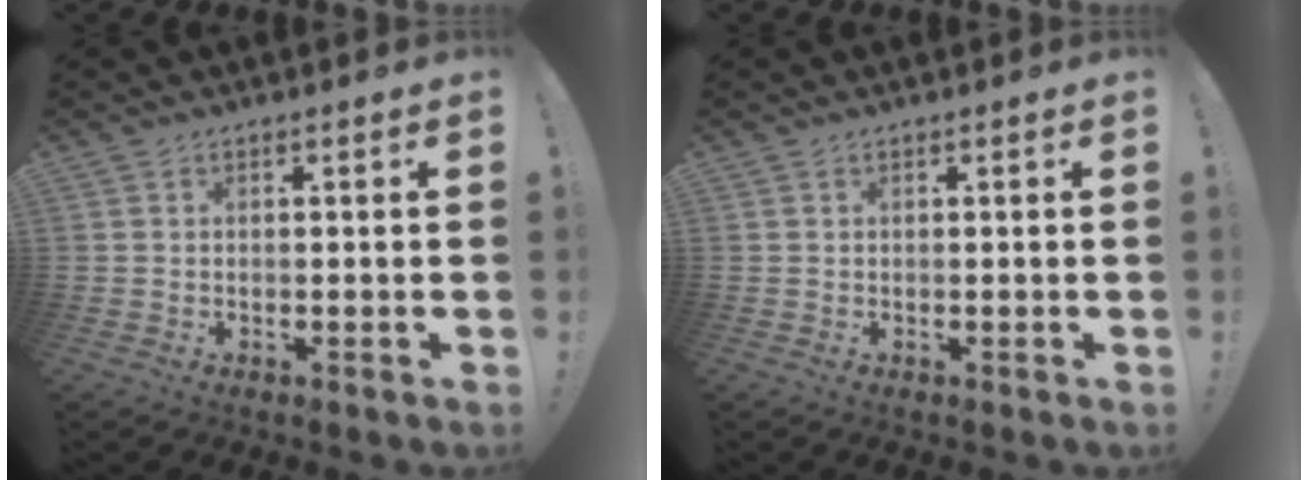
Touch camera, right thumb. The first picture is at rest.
{"total": 0.0}